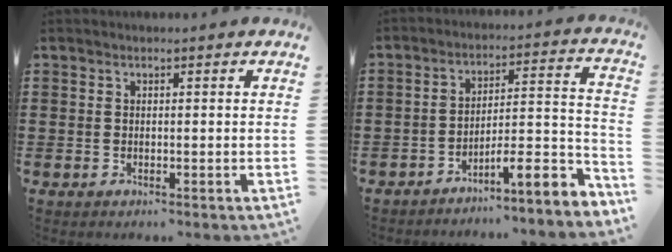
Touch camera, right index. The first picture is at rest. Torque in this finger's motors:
{"motor_torque": [-0.35, 0.43, 0.44, 0.11]}